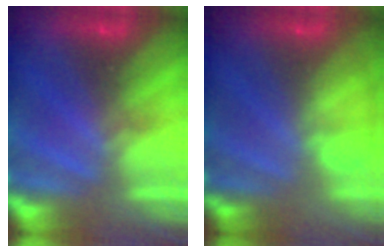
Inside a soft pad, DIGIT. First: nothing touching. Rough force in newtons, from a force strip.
{"total": 8.5}